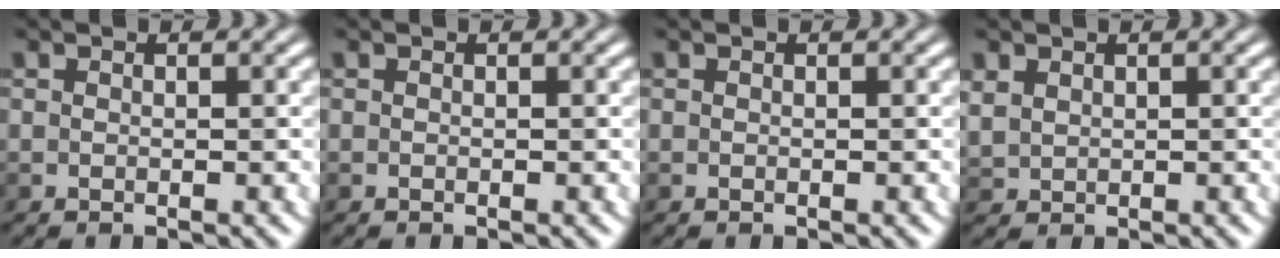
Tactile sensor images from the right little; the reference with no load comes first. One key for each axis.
{"total": 0.0}
{"total": 0.0}
{"total": 1.9, "fx": 0.7, "fy": 1.5, "fz": 0.9, "tx": -0.032, "ty": -0.003, "tz": 0.018}